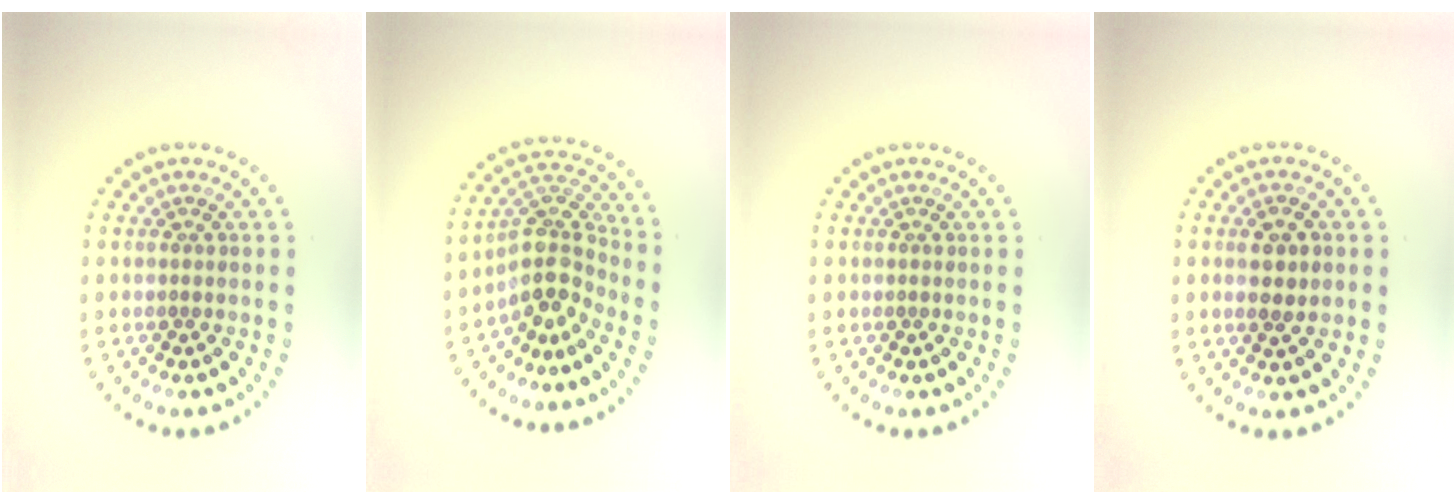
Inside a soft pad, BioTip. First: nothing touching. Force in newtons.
{"total": 4.2, "press": 3.1, "slide": 2.7}
{"total": 0.0}
{"total": 2.4, "press": 2.4, "slide": 0.5}